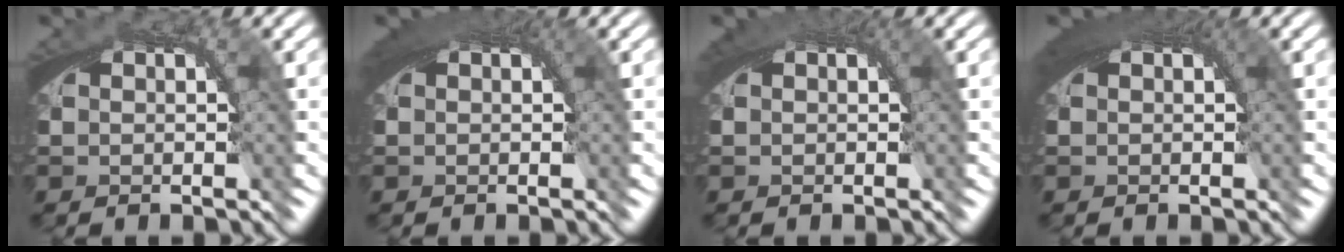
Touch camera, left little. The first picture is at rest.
{"total": 2.5, "force": [0.6, 1.4, 2.0], "torque": [-0.033, -0.005, 0.011]}
{"total": 1.7, "force": [0.5, 1.1, 1.2], "torque": [-0.020, -0.004, 0.009]}
{"total": 3.1, "force": [0.8, 1.7, 2.5], "torque": [-0.039, -0.006, 0.014]}